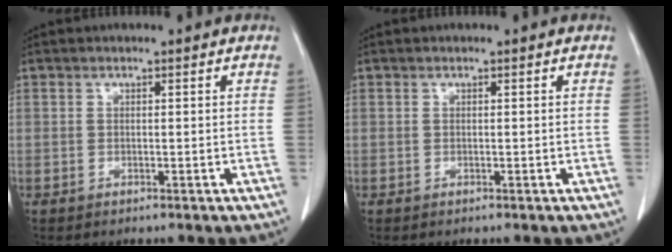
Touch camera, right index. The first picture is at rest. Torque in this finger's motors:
{"motor_torque": [0.00, 0.00, 0.00, 0.00]}